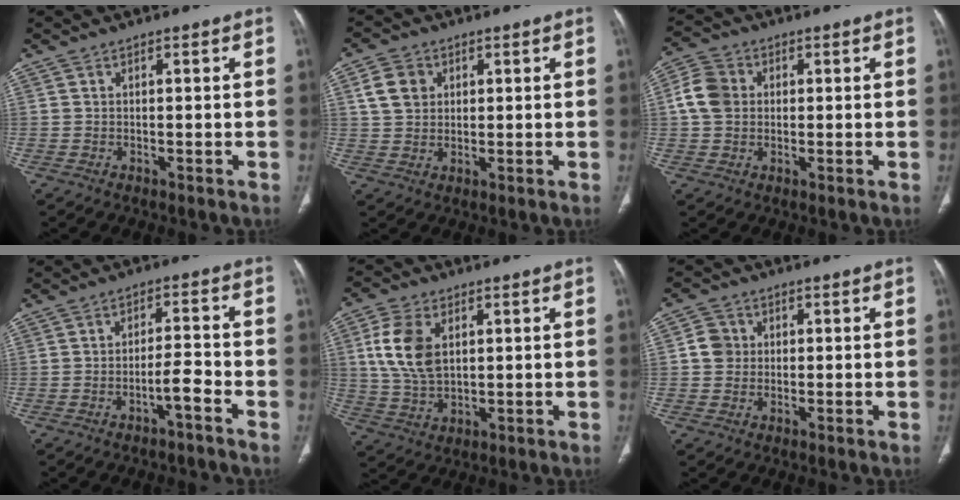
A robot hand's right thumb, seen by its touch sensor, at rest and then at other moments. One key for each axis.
{"total": 6.0, "fx": 1.9, "fy": 4.9, "fz": 2.9, "tx": -0.036, "ty": 0.001, "tz": 0.034}
{"total": 6.7, "fx": 0.7, "fy": 5.6, "fz": 3.7, "tx": -0.066, "ty": 0.013, "tz": 0.007}
{"total": 4.0, "fx": -2.5, "fy": 0.5, "fz": 3.1, "tx": -0.055, "ty": 0.029, "tz": -0.041}
{"total": 10.5, "fx": 2.6, "fy": 6.7, "fz": 7.7, "tx": -0.148, "ty": -0.003, "tz": 0.056}
{"total": 4.1, "fx": 0.4, "fy": 3.9, "fz": 1.4, "tx": -0.010, "ty": 0.006, "tz": 0.002}